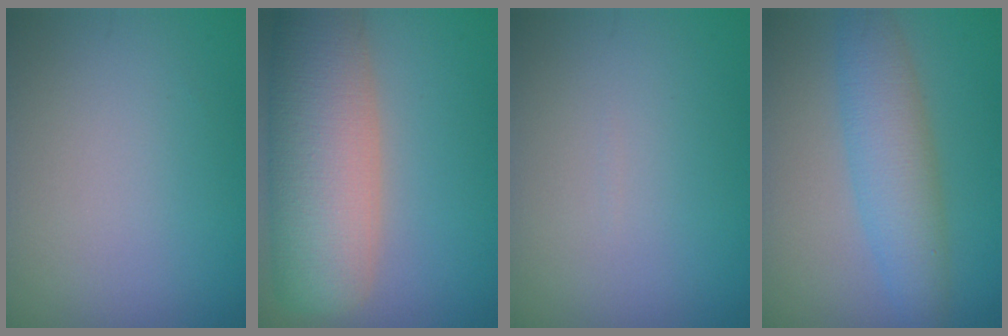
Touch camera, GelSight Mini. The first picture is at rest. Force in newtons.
{"total": 10.5, "press": 10.4, "slide": 0.5}
{"total": 0.0}
{"total": 4.8, "press": 4.8, "slide": 0.1}